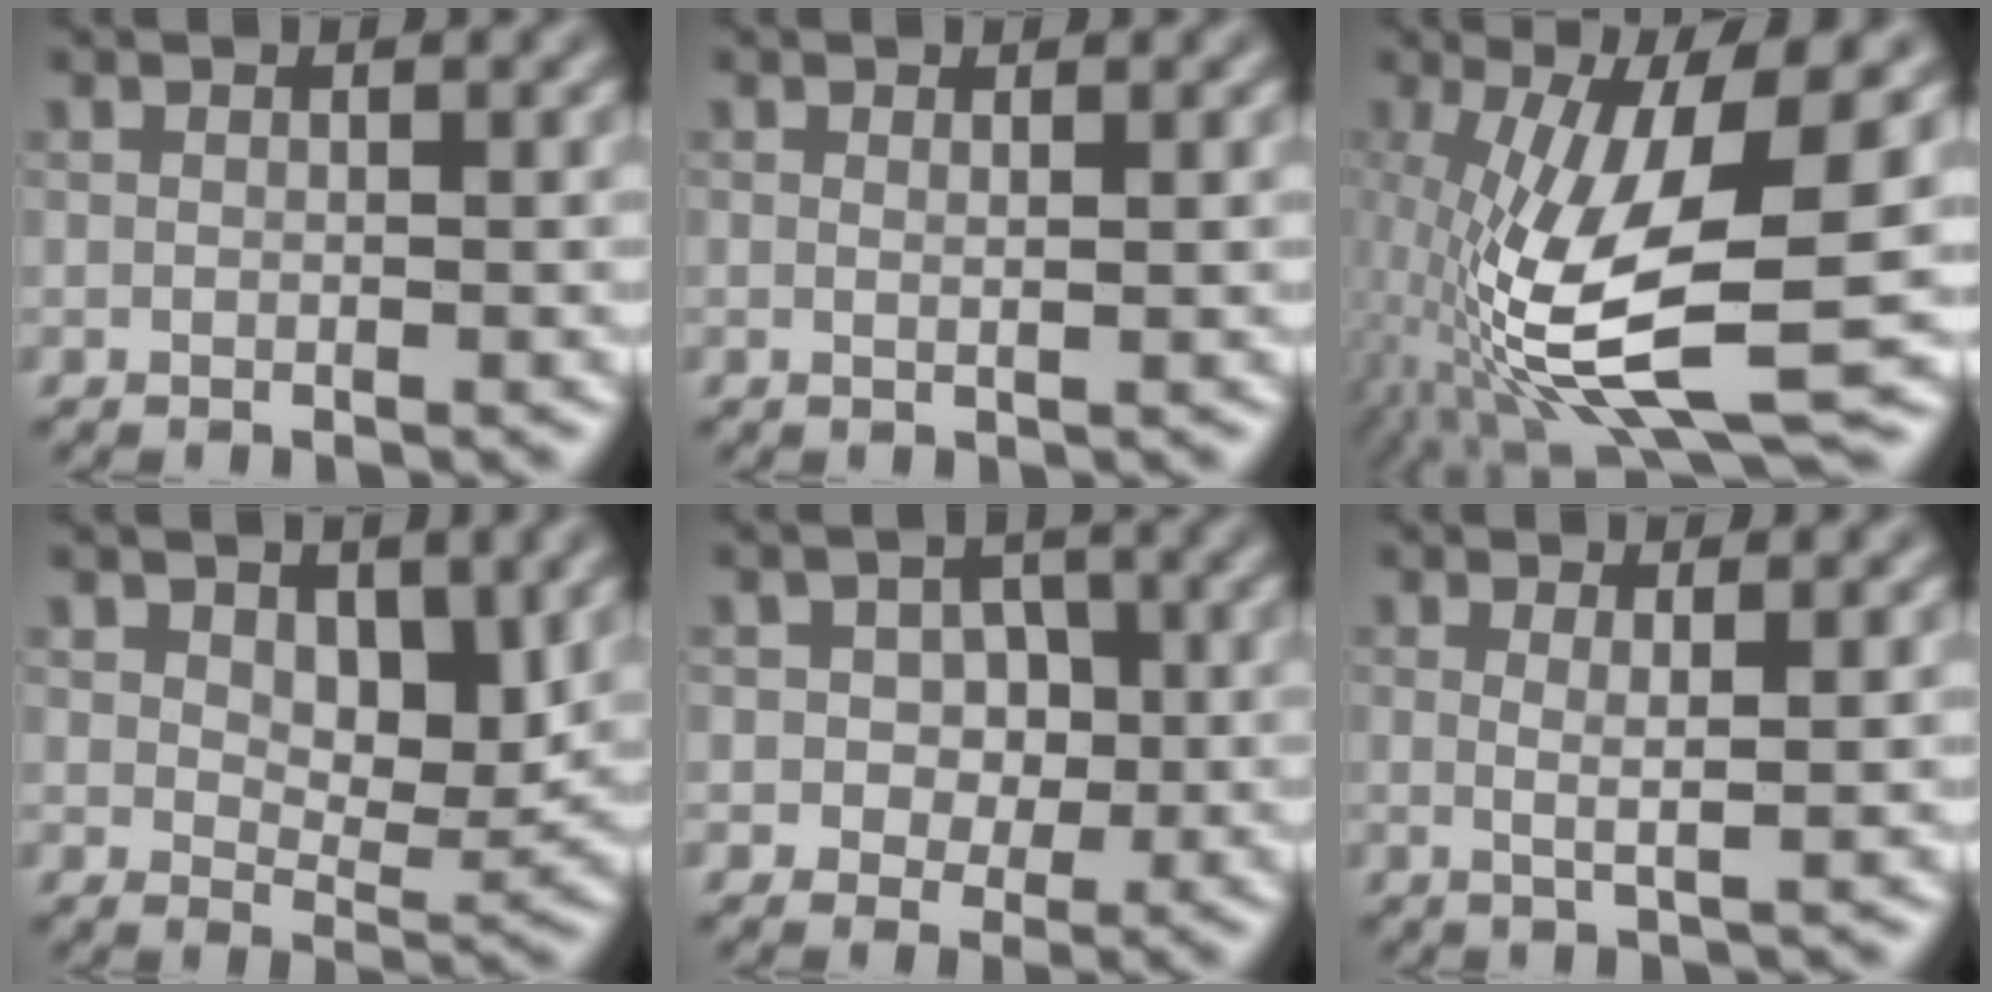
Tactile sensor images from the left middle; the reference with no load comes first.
{"total": 0.9, "force": [0.4, 0.3, 0.7], "torque": [-0.004, -0.001, 0.002]}
{"total": 12.4, "force": [-2.6, 3.3, 11.6], "torque": [-0.238, -0.013, -0.044]}
{"total": 4.1, "force": [2.0, 2.5, 2.6], "torque": [-0.047, -0.016, 0.032]}
{"total": 3.0, "force": [-0.1, 2.5, 1.6], "torque": [-0.010, 0.001, -0.019]}
{"total": 1.9, "force": [0.6, 0.5, 1.7], "torque": [-0.027, -0.003, 0.004]}